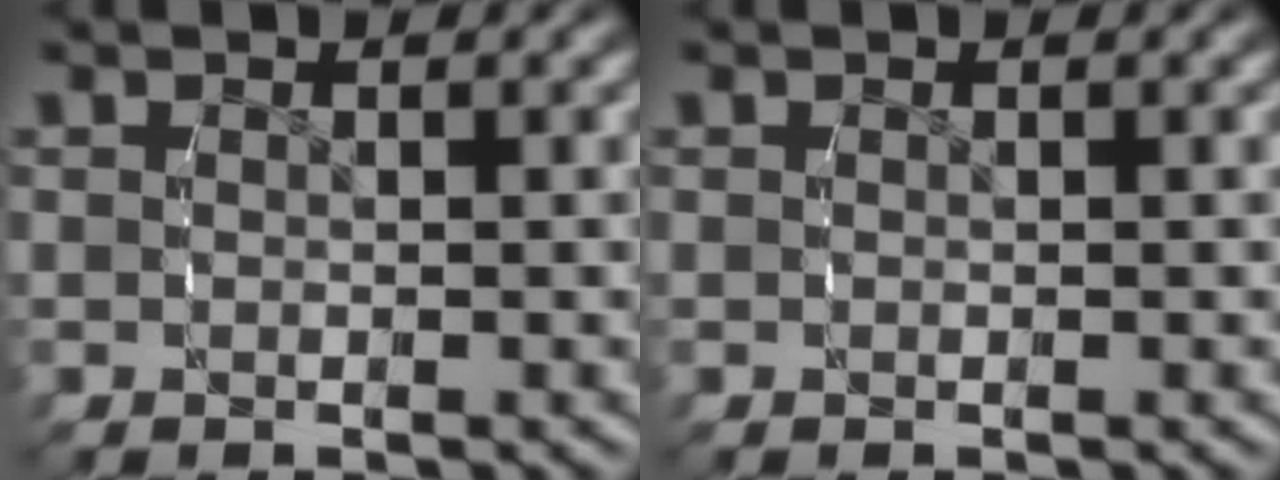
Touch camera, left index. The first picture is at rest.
{"total": 0.0}